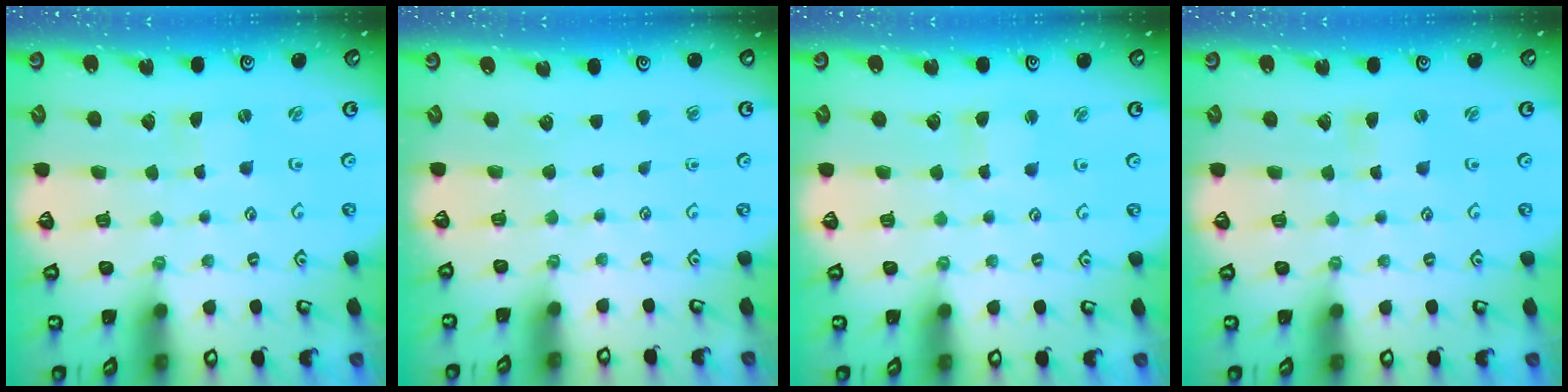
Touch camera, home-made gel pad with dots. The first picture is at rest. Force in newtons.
{"total": 0.0}
{"total": 1.7, "press": 1.7, "slide": 0.2}
{"total": 0.0}